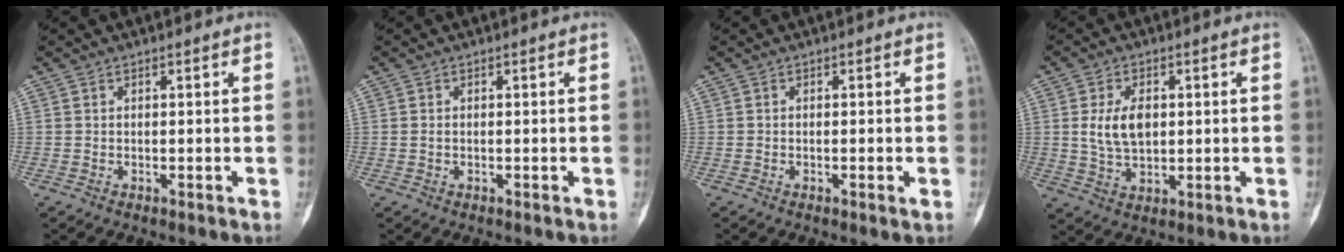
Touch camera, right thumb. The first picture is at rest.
{"total": 0.8, "force": [0.1, 0.6, 0.5], "torque": [-0.011, 0.001, 0.003]}
{"total": 1.1, "force": [-0.3, 0.2, 1.1], "torque": [-0.021, -0.002, -0.005]}
{"total": 7.5, "force": [1.0, 4.7, 5.8], "torque": [-0.101, -0.005, 0.024]}